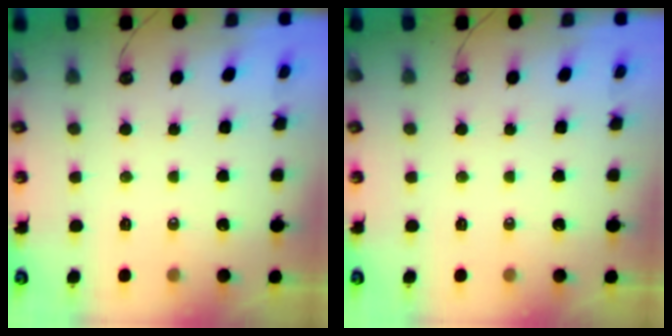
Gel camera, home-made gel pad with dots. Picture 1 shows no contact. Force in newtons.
{"total": 0.0}